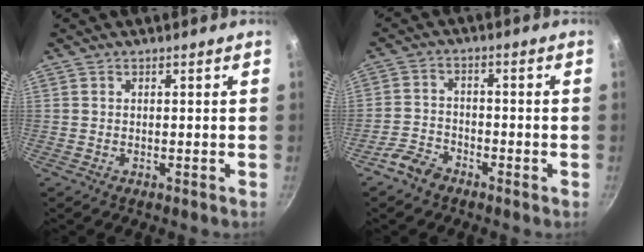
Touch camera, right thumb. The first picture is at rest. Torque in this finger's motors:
{"motor_torque": [0.88, 0.10, 0.36, -0.18, 0.08]}